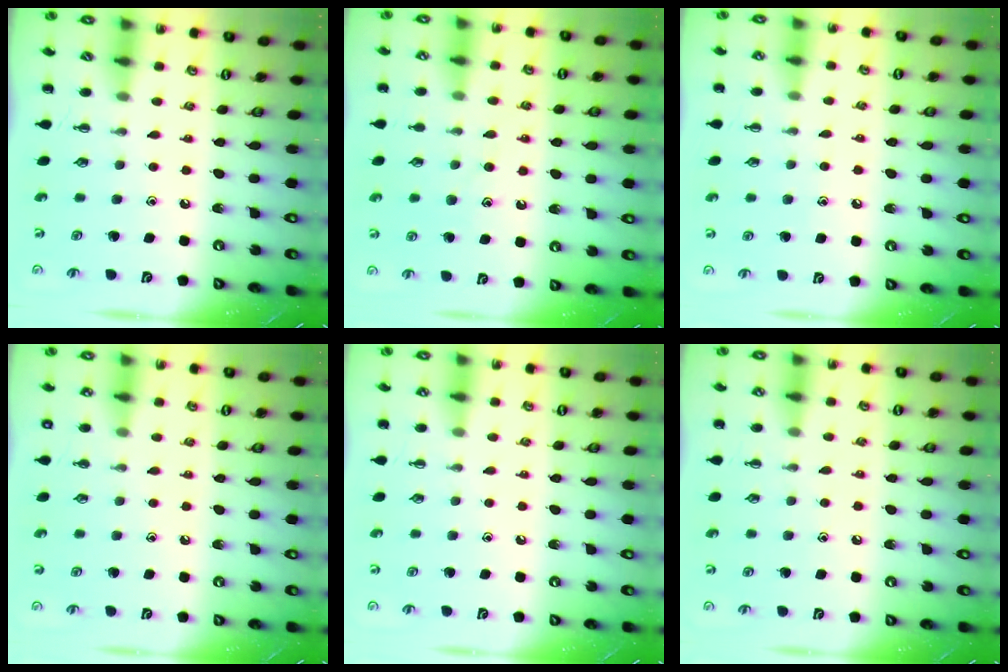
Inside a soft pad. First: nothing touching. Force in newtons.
{"total": 11.2, "press": 11.1, "slide": 1.0}
{"total": 6.7, "press": 6.5, "slide": 1.9}
{"total": 2.1, "press": 2.0, "slide": 0.6}
{"total": 3.9, "press": 3.6, "slide": 1.4}
{"total": 6.8, "press": 6.6, "slide": 1.8}